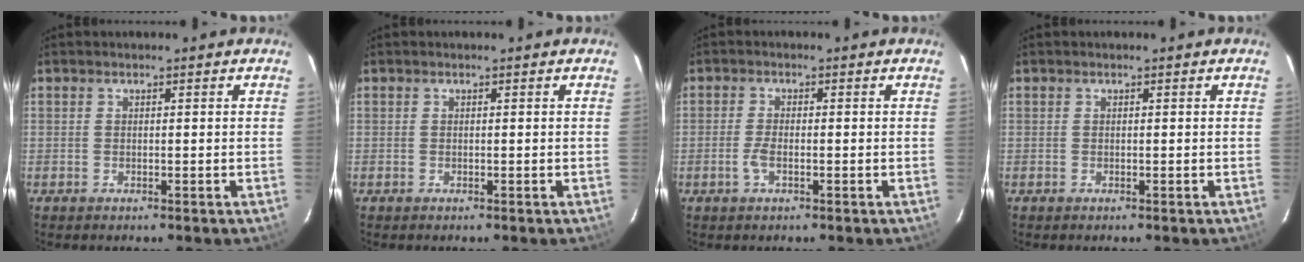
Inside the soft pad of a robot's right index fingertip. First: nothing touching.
{"total": 0.0}
{"total": 2.7, "force": [-0.9, 1.0, 2.3], "torque": [-0.054, -0.001, -0.019]}
{"total": 0.0}